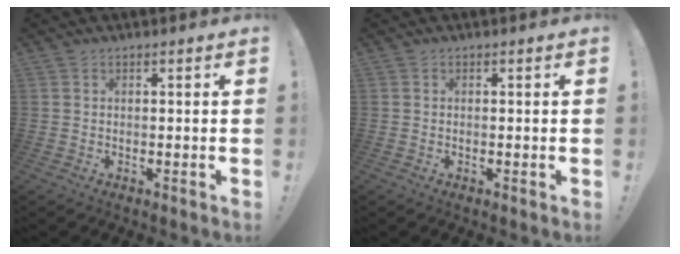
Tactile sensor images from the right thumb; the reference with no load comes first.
{"total": 0.0}